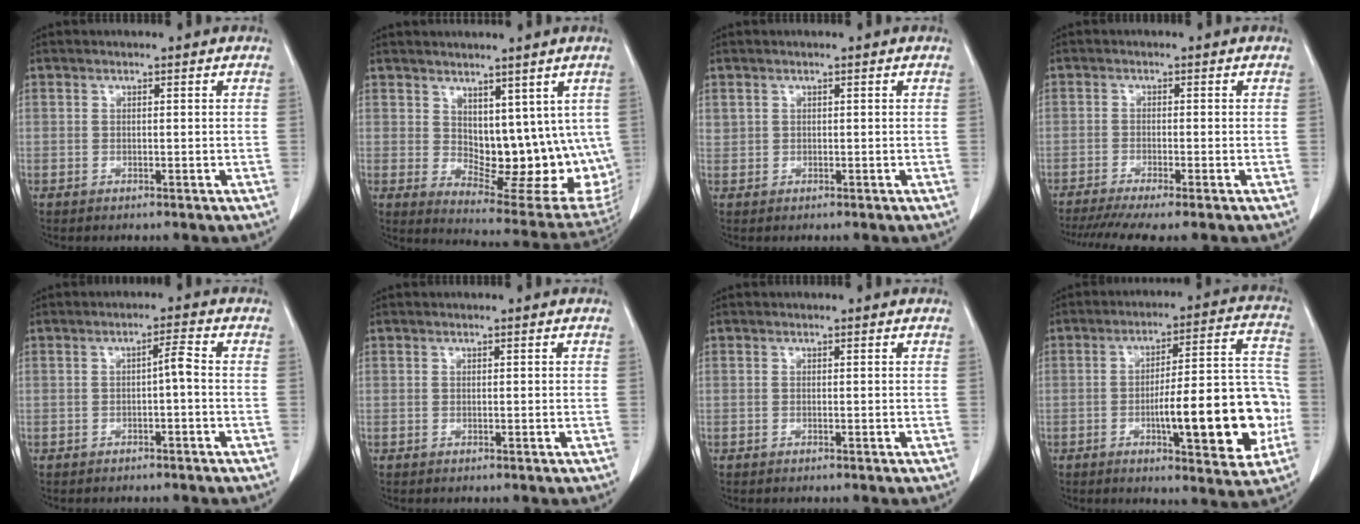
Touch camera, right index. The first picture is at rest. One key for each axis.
{"total": 14.2, "fx": 2.9, "fy": 7.3, "fz": 11.8, "tx": -0.145, "ty": -0.016, "tz": 0.065}
{"total": 1.0, "fx": 0.6, "fy": 0.8, "fz": 0.1, "tx": 0.010, "ty": 0.006, "tz": 0.010}
{"total": 7.8, "fx": -6.2, "fy": 0.3, "fz": 4.8, "tx": -0.071, "ty": -0.012, "tz": -0.098}
{"total": 2.2, "fx": -0.4, "fy": 0.1, "fz": 2.2, "tx": -0.032, "ty": 0.004, "tz": -0.008}
{"total": 0.0}
{"total": 0.0}
{"total": 17.9, "fx": -4.1, "fy": 3.8, "fz": 17.0, "tx": -0.216, "ty": 0.028, "tz": -0.050}